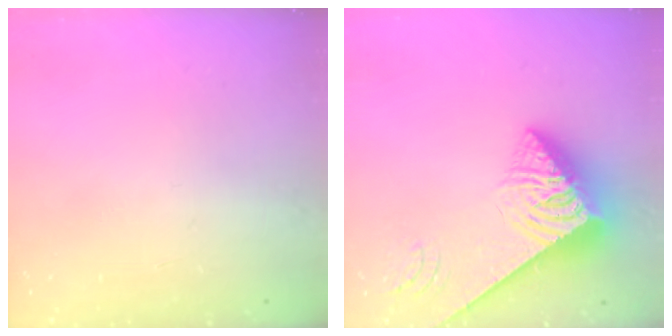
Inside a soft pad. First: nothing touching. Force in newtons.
{"total": 7.1, "press": 7.1, "slide": 0.9}